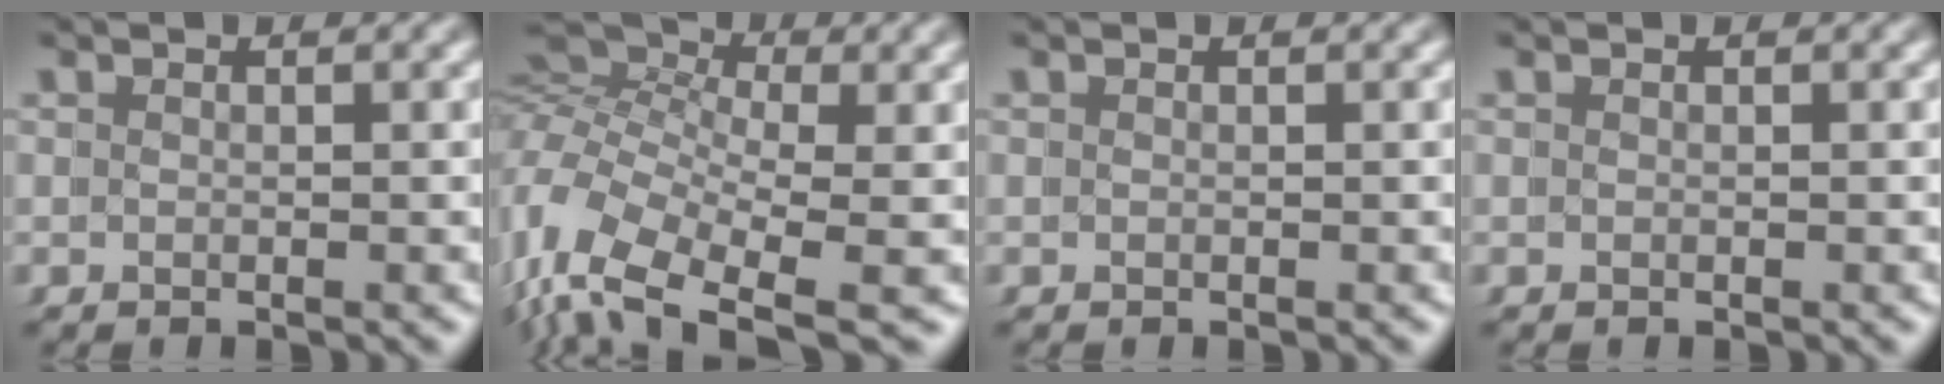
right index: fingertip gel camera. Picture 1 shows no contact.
{"total": 8.5, "force": [-1.6, 5.7, 6.1], "torque": [-0.145, -0.032, -0.017]}
{"total": 0.0}
{"total": 0.0}